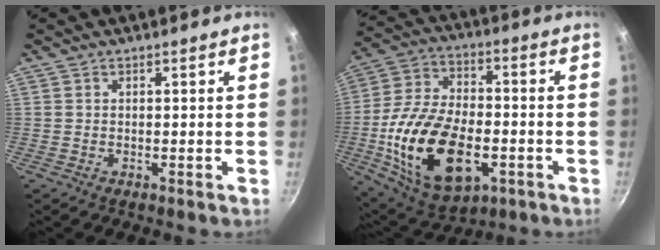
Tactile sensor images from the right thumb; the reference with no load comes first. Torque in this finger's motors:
{"motor_torque": [-0.26, 1.51, 1.77, -1.00, 0.62]}